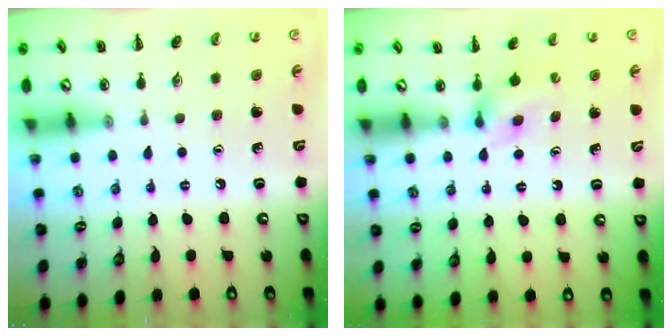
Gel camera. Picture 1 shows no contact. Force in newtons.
{"total": 6.3, "press": 6.2, "slide": 1.4}